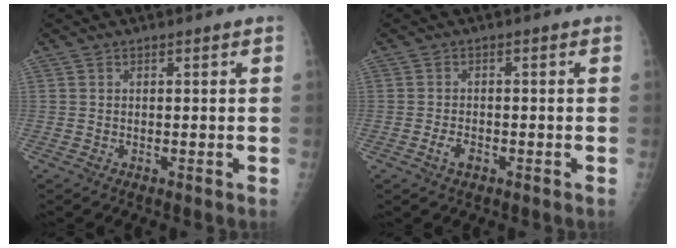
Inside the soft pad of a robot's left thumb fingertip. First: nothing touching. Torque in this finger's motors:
{"motor_torque": [-0.14, 0.29, 0.27, 0.14, 0.02]}